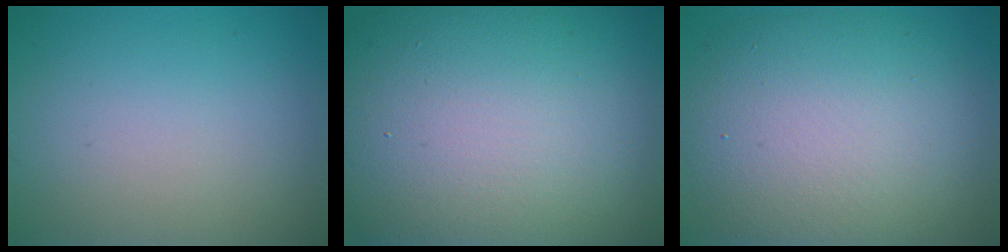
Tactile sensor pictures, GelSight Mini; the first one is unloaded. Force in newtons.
{"total": 20.0, "press": 20.0, "slide": 1.5}
{"total": 11.5, "press": 11.5, "slide": 0.3}